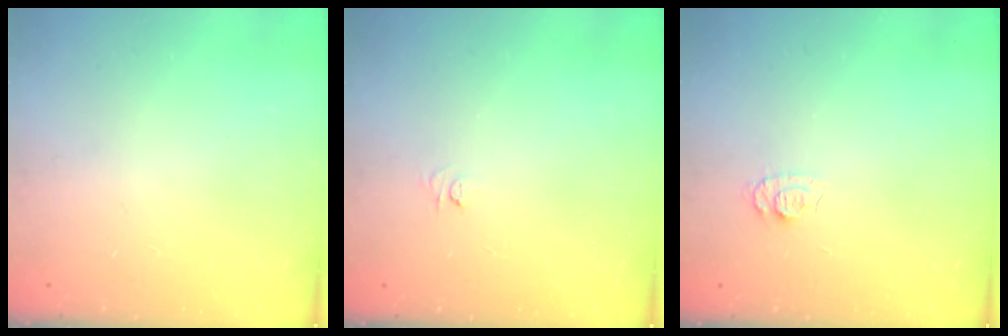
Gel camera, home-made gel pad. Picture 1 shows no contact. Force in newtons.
{"total": 4.4, "press": 4.4, "slide": 0.5}
{"total": 5.8, "press": 5.8, "slide": 0.7}